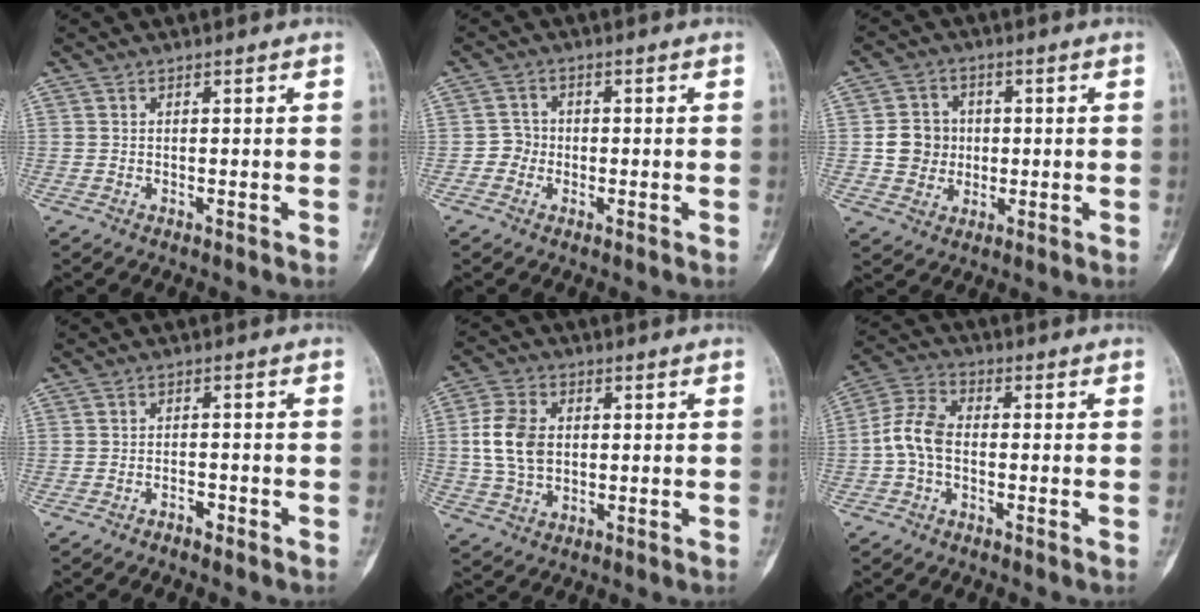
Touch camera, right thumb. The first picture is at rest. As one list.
[{"total": 2.7, "force": [-0.8, 2.6, 0.4], "torque": [0.009, 0.011, -0.024]}, {"total": 7.3, "force": [0.0, 6.8, 2.7], "torque": [-0.017, 0.006, -0.002]}, {"total": 1.7, "force": [-1.4, 0.5, 0.7], "torque": [-0.014, 0.013, -0.025]}, {"total": 9.5, "force": [0.6, 6.8, 6.6], "torque": [-0.123, 0.006, 0.014]}, {"total": 7.3, "force": [-1.2, 4.6, 5.5], "torque": [-0.111, 0.022, -0.036]}]